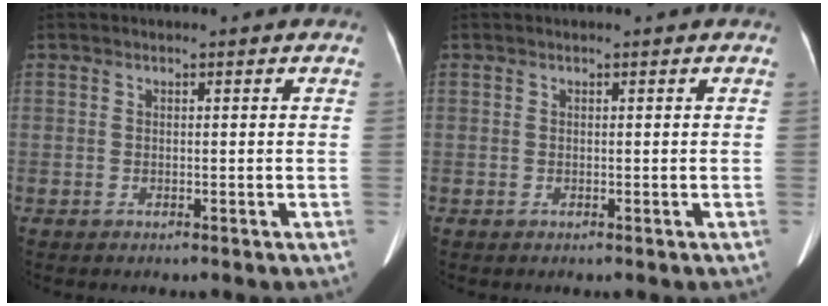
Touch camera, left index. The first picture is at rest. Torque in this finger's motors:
{"motor_torque": [-0.16, -1.35, -0.02, -0.04]}